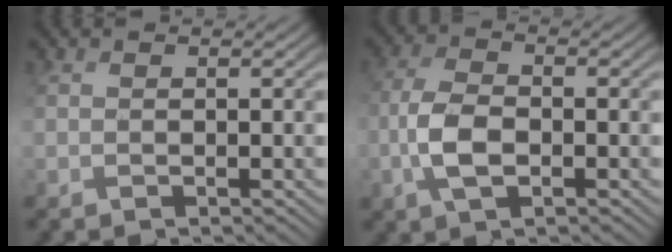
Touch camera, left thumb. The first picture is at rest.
{"total": 4.3, "force": [-1.1, 2.2, 3.5], "torque": [-0.086, 0.008, -0.027]}